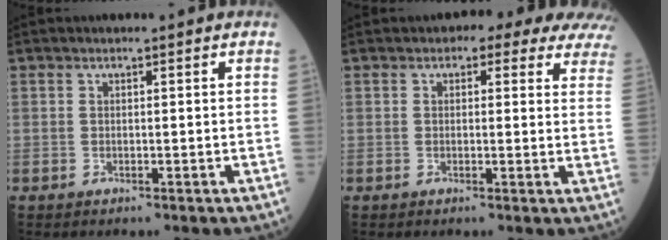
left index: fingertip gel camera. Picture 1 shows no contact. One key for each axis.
{"total": 11.3, "fx": 9.7, "fy": 3.9, "fz": 4.2, "tx": -0.016, "ty": 0.002, "tz": 0.077}